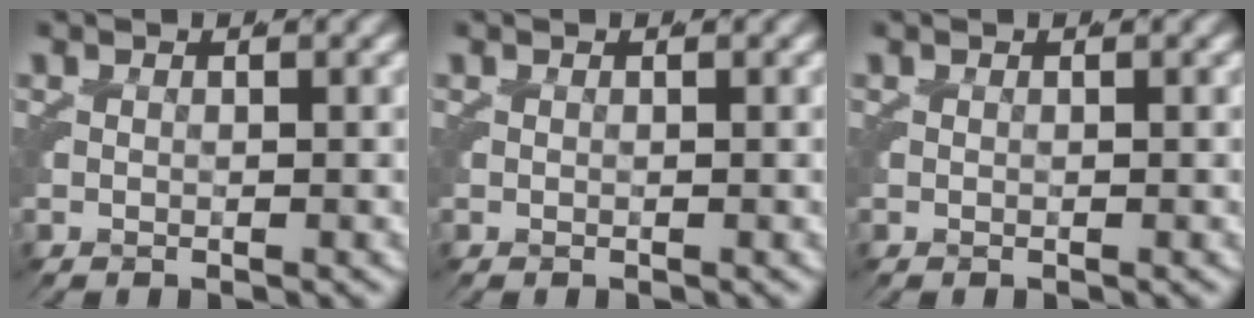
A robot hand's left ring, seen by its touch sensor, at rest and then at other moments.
{"total": 0.0}
{"total": 0.0}